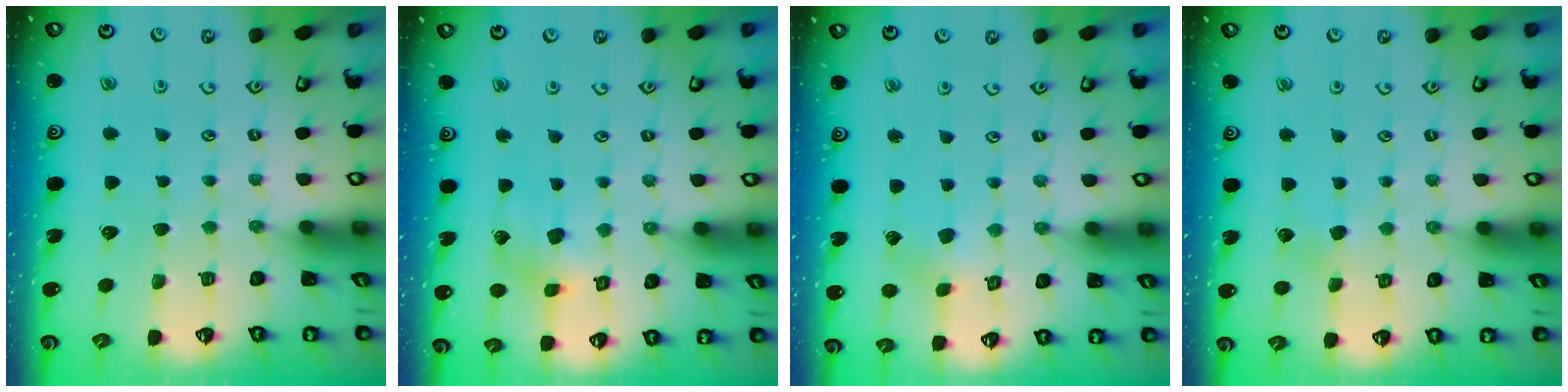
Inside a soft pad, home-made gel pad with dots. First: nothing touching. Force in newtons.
{"total": 7.2, "press": 7.2, "slide": 0.9}
{"total": 2.1, "press": 2.1, "slide": 0.2}
{"total": 2.7, "press": 2.7, "slide": 0.4}